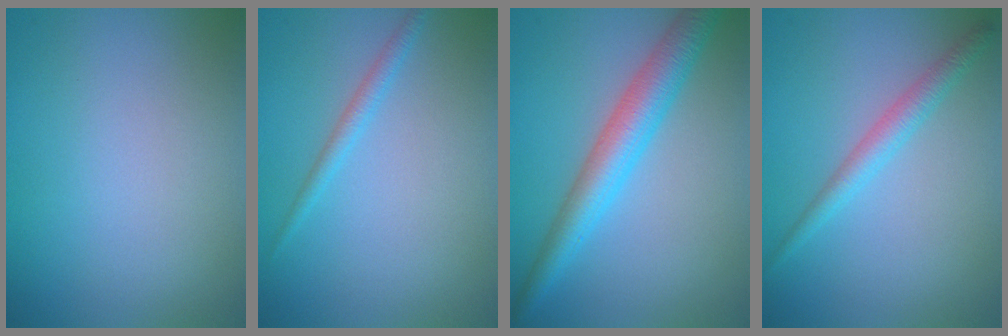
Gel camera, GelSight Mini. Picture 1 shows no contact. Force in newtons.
{"total": 1.4, "press": 1.4, "slide": 0.1}
{"total": 5.0, "press": 5.0, "slide": 0.3}
{"total": 2.2, "press": 2.2, "slide": 0.1}